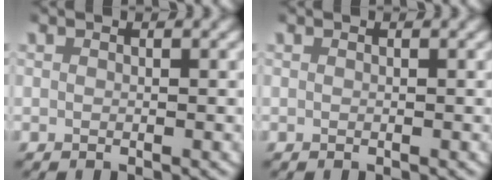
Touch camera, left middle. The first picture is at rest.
{"total": 0.0}